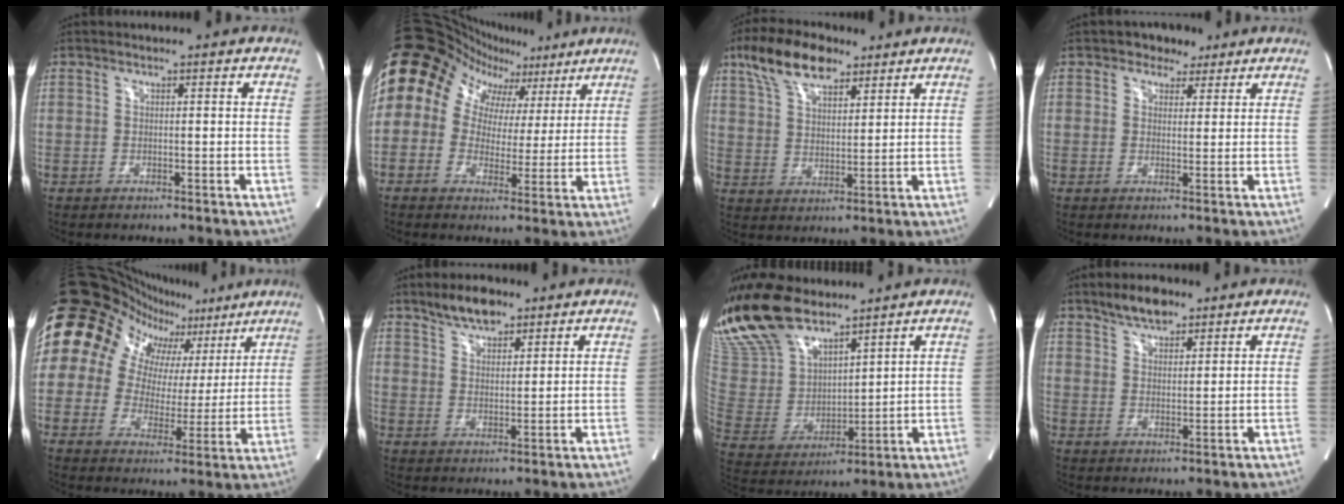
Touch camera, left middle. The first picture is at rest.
{"total": 14.6, "force": [6.1, 11.9, 6.0], "torque": [-0.109, 0.080, 0.093]}
{"total": 11.2, "force": [7.5, 4.4, 7.0], "torque": [-0.139, 0.022, 0.141]}
{"total": 3.8, "force": [2.4, 2.7, 1.2], "torque": [-0.015, 0.011, 0.035]}
{"total": 24.5, "force": [15.4, 16.3, 9.9], "torque": [-0.209, 0.097, 0.226]}
{"total": 6.2, "force": [4.8, 2.3, 3.1], "torque": [-0.059, 0.006, 0.089]}
{"total": 18.0, "force": [14.4, 6.4, 8.7], "torque": [-0.188, 0.009, 0.282]}
{"total": 5.5, "force": [4.3, 2.1, 2.7], "torque": [-0.052, 0.005, 0.078]}